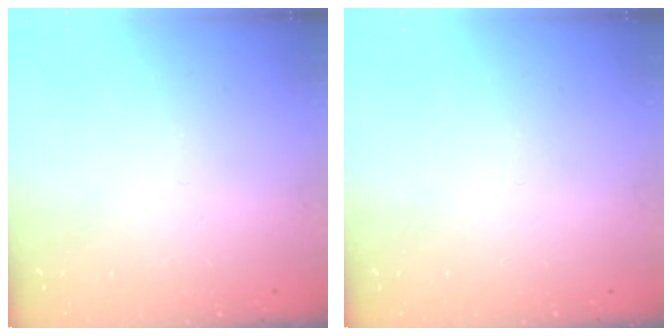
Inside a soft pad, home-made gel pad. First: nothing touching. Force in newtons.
{"total": 0.0}